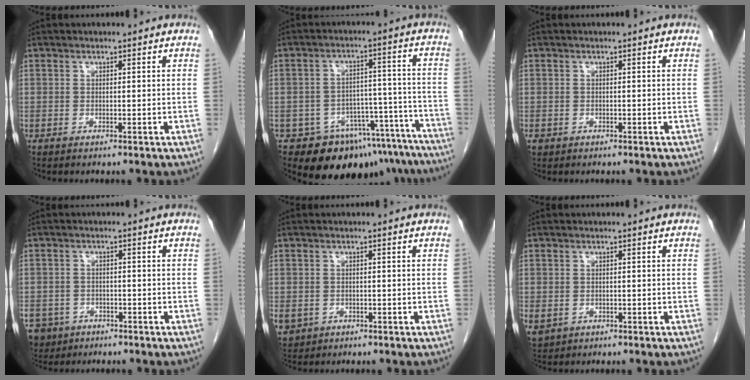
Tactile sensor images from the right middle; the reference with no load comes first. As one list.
[{"total": 16.4, "force": [-13.6, 7.9, 4.7], "torque": [-0.025, 0.049, -0.169]}, {"total": 1.0, "force": [-0.5, 0.9, 0.3], "torque": [-0.009, 0.003, -0.003]}, {"total": 7.1, "force": [-4.2, 5.5, 1.3], "torque": [-0.038, 0.002, -0.064]}, {"total": 6.1, "force": [-2.5, 5.2, 1.8], "torque": [-0.052, -0.003, -0.033]}, {"total": 4.4, "force": [-1.7, 3.7, 1.6], "torque": [-0.041, -0.006, -0.018]}]